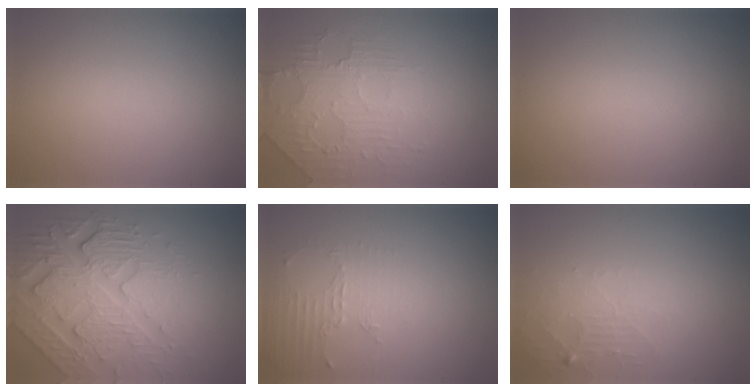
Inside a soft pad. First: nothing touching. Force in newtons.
{"total": 2.5, "press": 1.9, "slide": 1.6}
{"total": 0.0}
{"total": 8.3, "press": 5.8, "slide": 6.0}
{"total": 2.3, "press": 1.6, "slide": 1.6}
{"total": 2.2, "press": 2.2, "slide": 0.5}